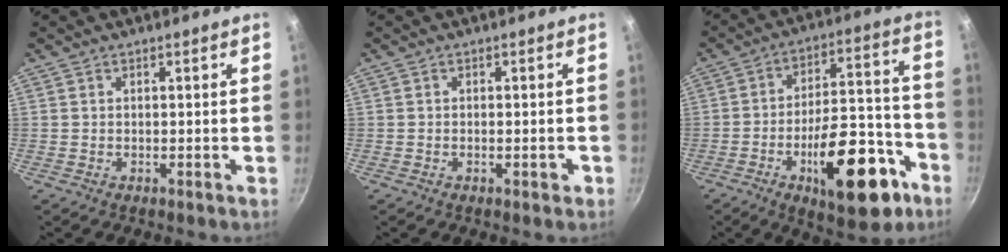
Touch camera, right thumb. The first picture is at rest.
{"total": 1.6, "force": [-0.7, 0.6, 1.4], "torque": [-0.016, 0.004, -0.011]}
{"total": 21.5, "force": [-9.6, 9.3, 16.9], "torque": [-0.199, 0.060, -0.130]}